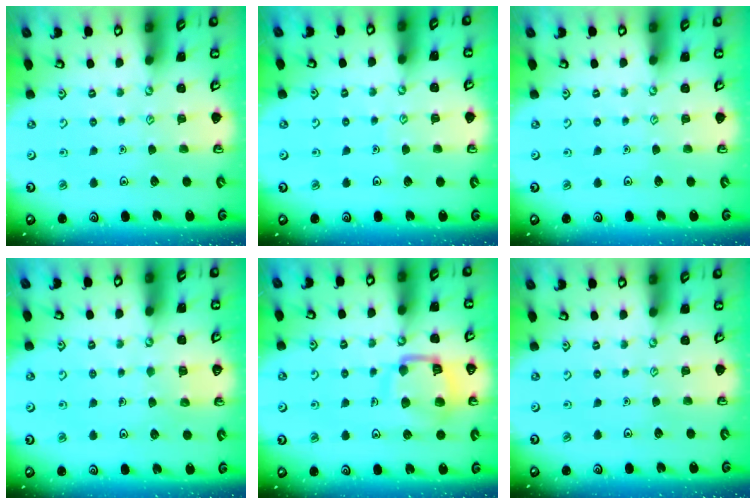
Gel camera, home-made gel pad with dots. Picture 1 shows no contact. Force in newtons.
{"total": 2.6, "press": 2.5, "slide": 0.3}
{"total": 0.0}
{"total": 3.9, "press": 3.8, "slide": 0.3}
{"total": 12.5, "press": 12.5, "slide": 1.3}
{"total": 0.0}